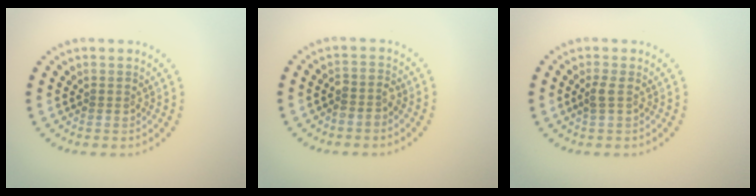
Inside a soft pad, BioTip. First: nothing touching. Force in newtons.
{"total": 1.8, "press": 1.5, "slide": 0.9}
{"total": 1.1, "press": 1.0, "slide": 0.5}